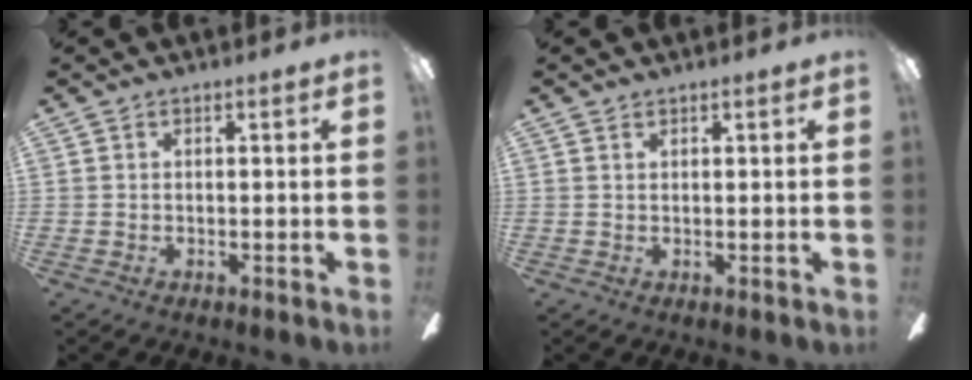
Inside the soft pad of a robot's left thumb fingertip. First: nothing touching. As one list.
[{"total": 0.8, "force": [0.7, 0.3, 0.1], "torque": [-0.003, 0.000, 0.015]}]